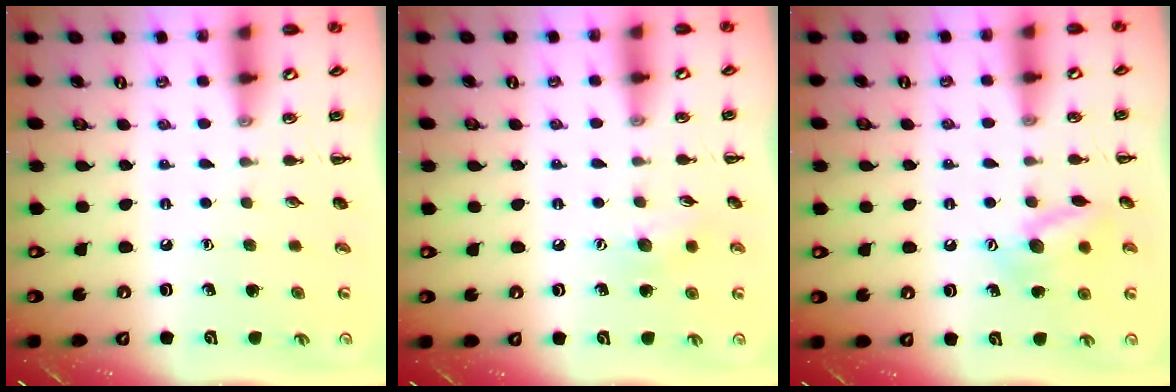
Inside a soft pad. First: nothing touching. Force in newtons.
{"total": 6.0, "press": 5.8, "slide": 1.2}
{"total": 11.9, "press": 11.9, "slide": 0.7}